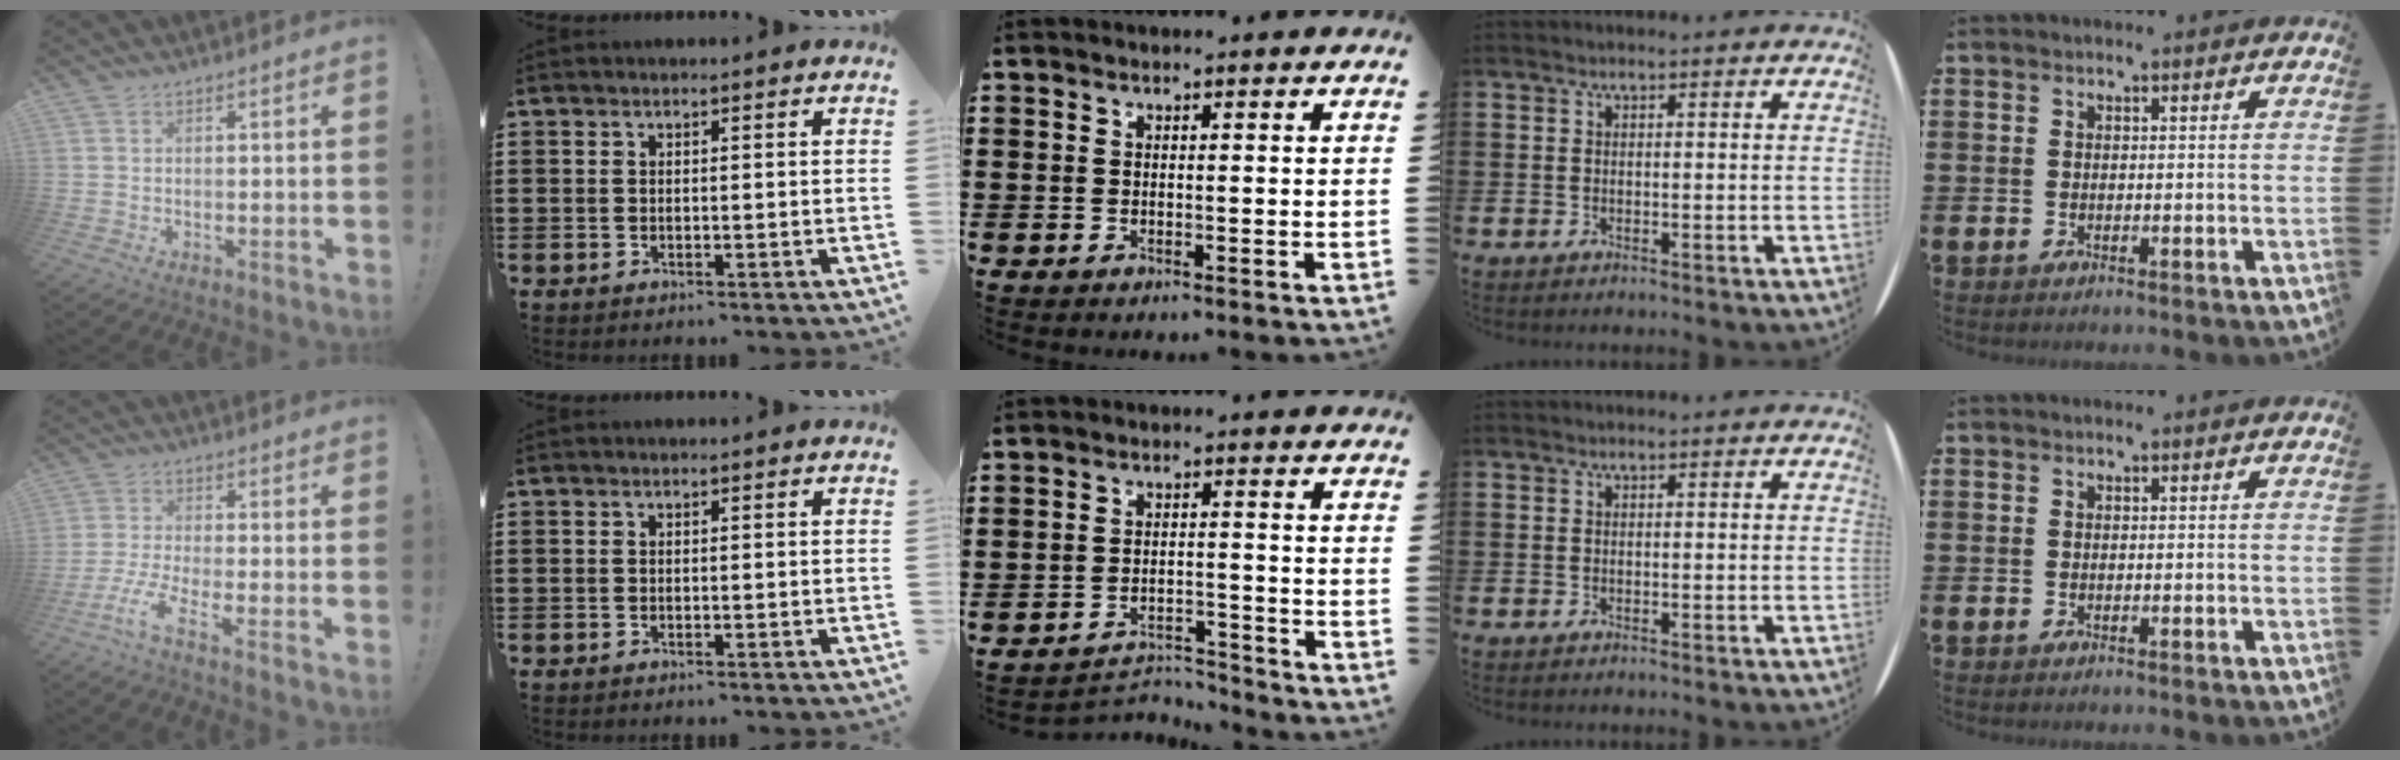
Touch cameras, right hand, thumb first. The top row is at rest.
{"thumb": {"total": 6.5, "force": [-3.9, 0.1, 5.2], "torque": [-0.127, -0.008, -0.076]}, "middle": {"total": 3.3, "force": [-3.3, 0.4, 0.4], "torque": [-0.012, 0.003, -0.070]}}